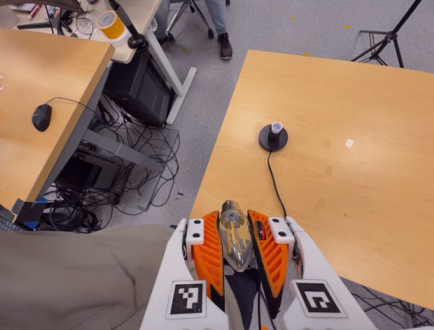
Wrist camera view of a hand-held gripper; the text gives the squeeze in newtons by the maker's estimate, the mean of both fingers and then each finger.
{"total": 21.8, "left": 23.6, "right": 20.0}